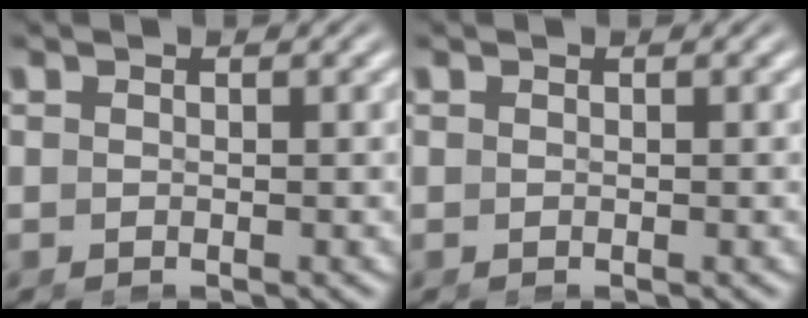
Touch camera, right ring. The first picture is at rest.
{"total": 0.0}